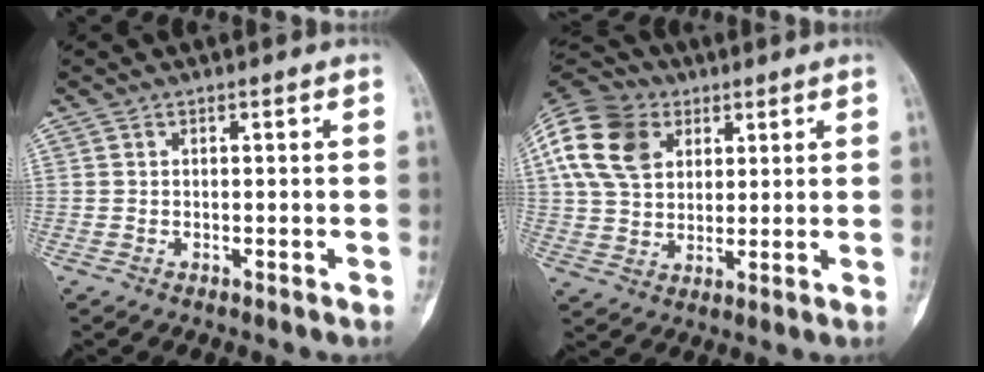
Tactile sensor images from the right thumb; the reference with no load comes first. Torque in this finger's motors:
{"motor_torque": [1.04, 1.59, 0.62, -0.31, 0.14]}